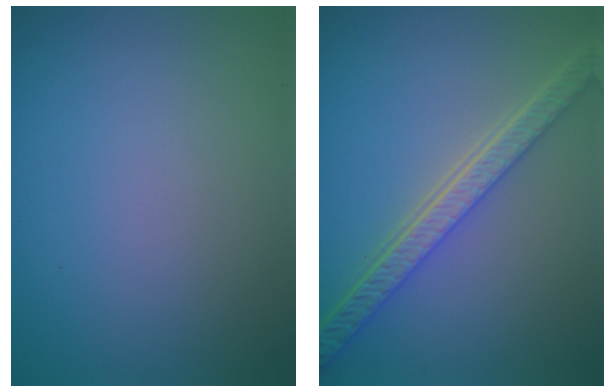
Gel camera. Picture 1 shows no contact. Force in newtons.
{"total": 5.2, "press": 4.1, "slide": 3.3}